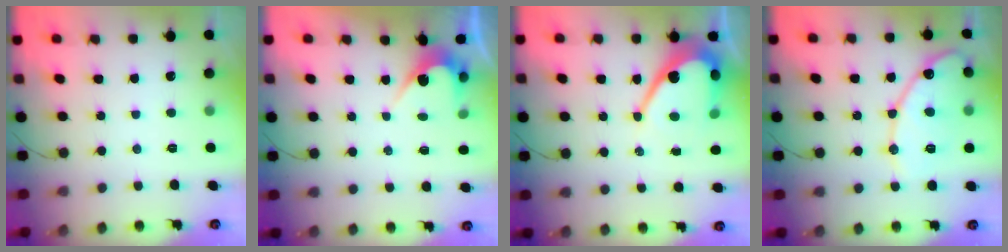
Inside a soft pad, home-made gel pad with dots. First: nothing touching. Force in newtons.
{"total": 2.8, "press": 2.8, "slide": 0.1}
{"total": 11.7, "press": 11.7, "slide": 1.2}
{"total": 14.7, "press": 14.6, "slide": 1.0}